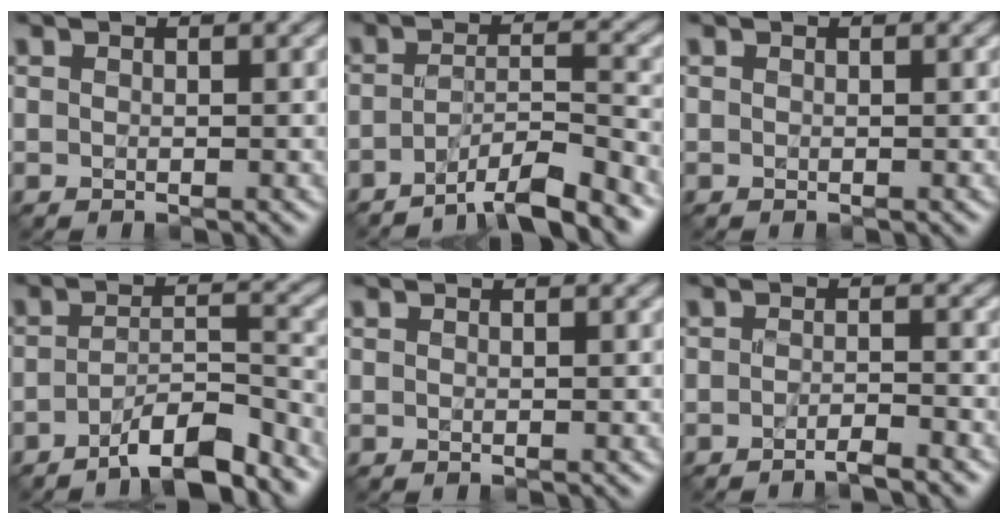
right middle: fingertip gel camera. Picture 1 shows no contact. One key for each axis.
{"total": 6.0, "fx": -4.4, "fy": 1.1, "fz": 4.0, "tx": -0.057, "ty": 0.005, "tz": -0.074}
{"total": 0.0}
{"total": 6.5, "fx": -4.7, "fy": 1.5, "fz": 4.2, "tx": -0.063, "ty": 0.005, "tz": -0.078}
{"total": 0.0}
{"total": 2.2, "fx": -1.6, "fy": 0.3, "fz": 1.4, "tx": -0.011, "ty": 0.001, "tz": -0.036}